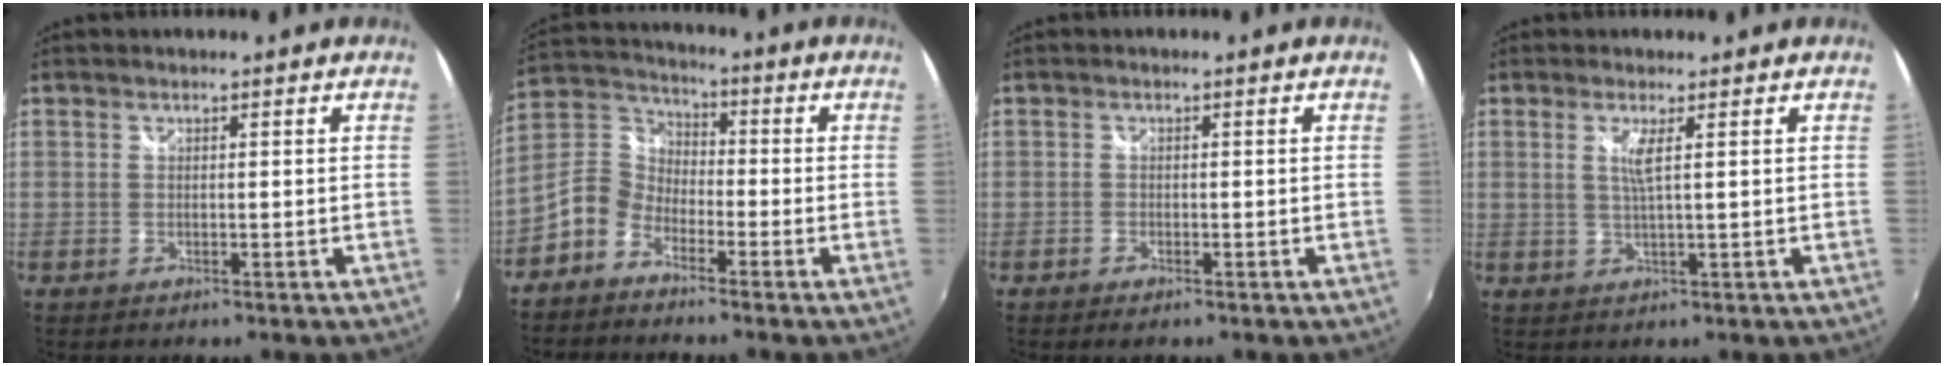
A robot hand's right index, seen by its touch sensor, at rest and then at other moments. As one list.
[{"total": 7.7, "force": [-4.5, 5.4, 3.1], "torque": [-0.075, 0.025, -0.108]}, {"total": 1.2, "force": [-0.9, 0.5, 0.6], "torque": [-0.015, -0.006, -0.019]}, {"total": 2.5, "force": [0.8, -0.4, 2.4], "torque": [-0.046, -0.005, 0.015]}]